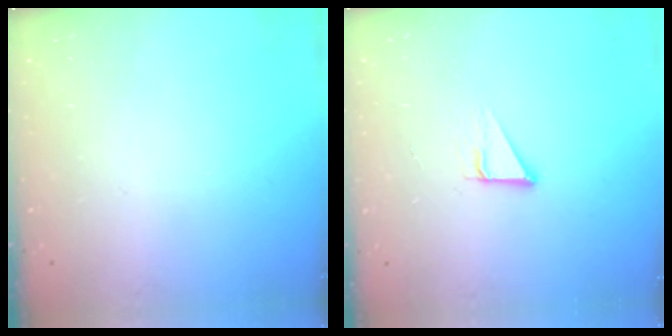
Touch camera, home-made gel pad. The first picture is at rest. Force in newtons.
{"total": 2.9, "press": 2.9, "slide": 0.2}